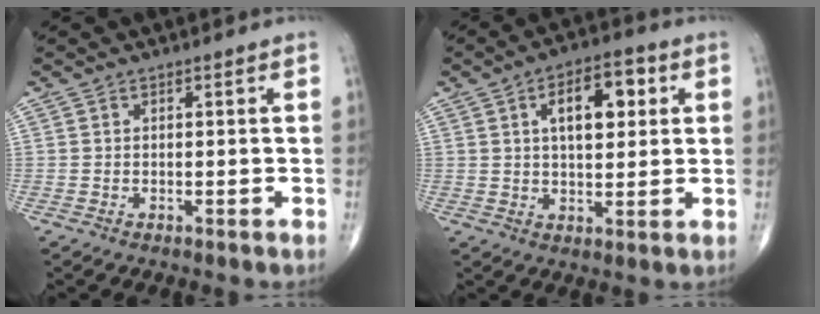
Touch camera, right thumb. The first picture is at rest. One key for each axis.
{"total": 10.6, "fx": 3.1, "fy": 5.3, "fz": 8.7, "tx": -0.106, "ty": 0.004, "tz": 0.045}